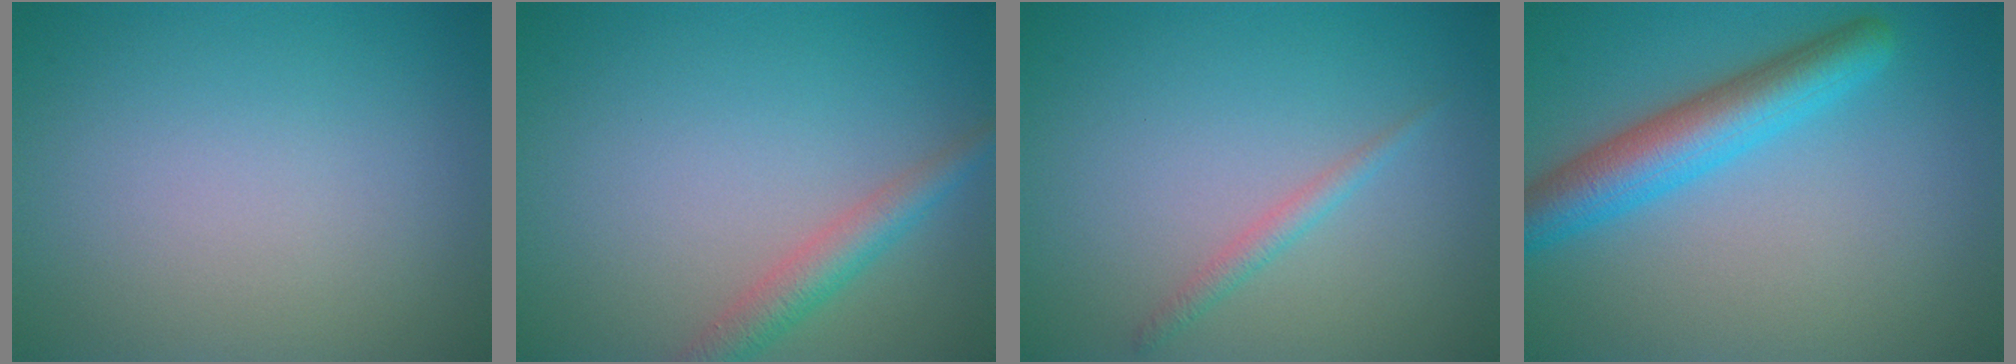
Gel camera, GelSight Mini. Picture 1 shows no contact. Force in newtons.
{"total": 2.8, "press": 2.8, "slide": 0.1}
{"total": 1.2, "press": 1.2, "slide": 0.0}
{"total": 5.5, "press": 5.5, "slide": 0.2}